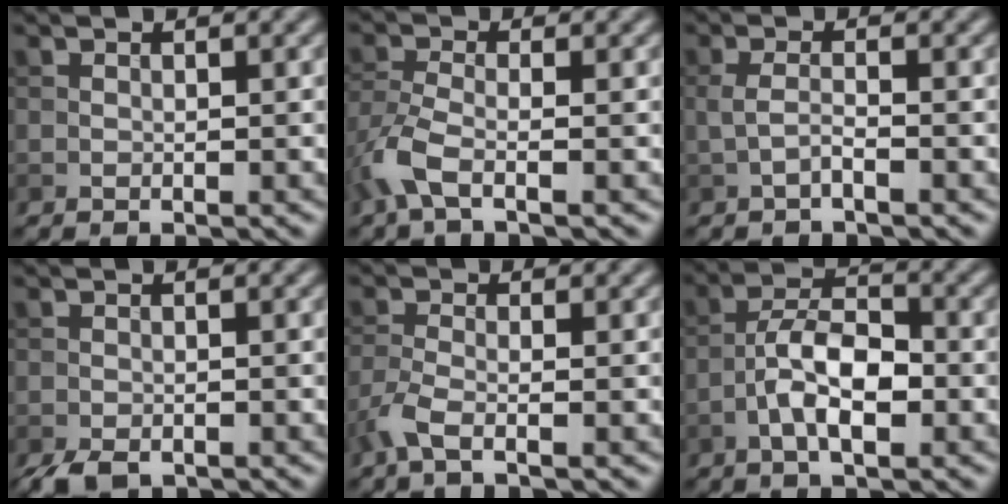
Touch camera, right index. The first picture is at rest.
{"total": 4.1, "force": [-2.2, 1.4, 3.2], "torque": [-0.085, -0.006, -0.059]}
{"total": 1.5, "force": [-0.6, 0.3, 1.4], "torque": [-0.031, 0.005, -0.017]}
{"total": 2.3, "force": [-1.8, 0.9, 1.1], "torque": [-0.023, -0.006, -0.033]}
{"total": 2.7, "force": [-1.6, 0.6, 2.0], "torque": [-0.054, -0.009, -0.044]}
{"total": 5.3, "force": [-1.9, 2.1, 4.5], "torque": [-0.077, 0.013, -0.041]}